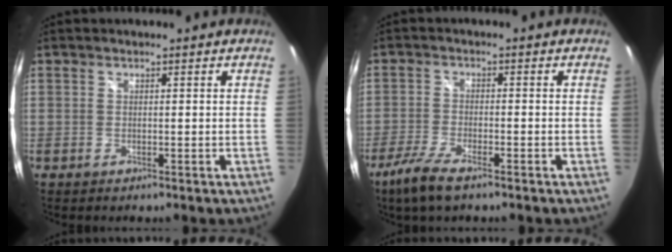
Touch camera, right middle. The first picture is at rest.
{"total": 7.1, "force": [-5.0, 1.7, 4.7], "torque": [-0.123, -0.018, -0.100]}